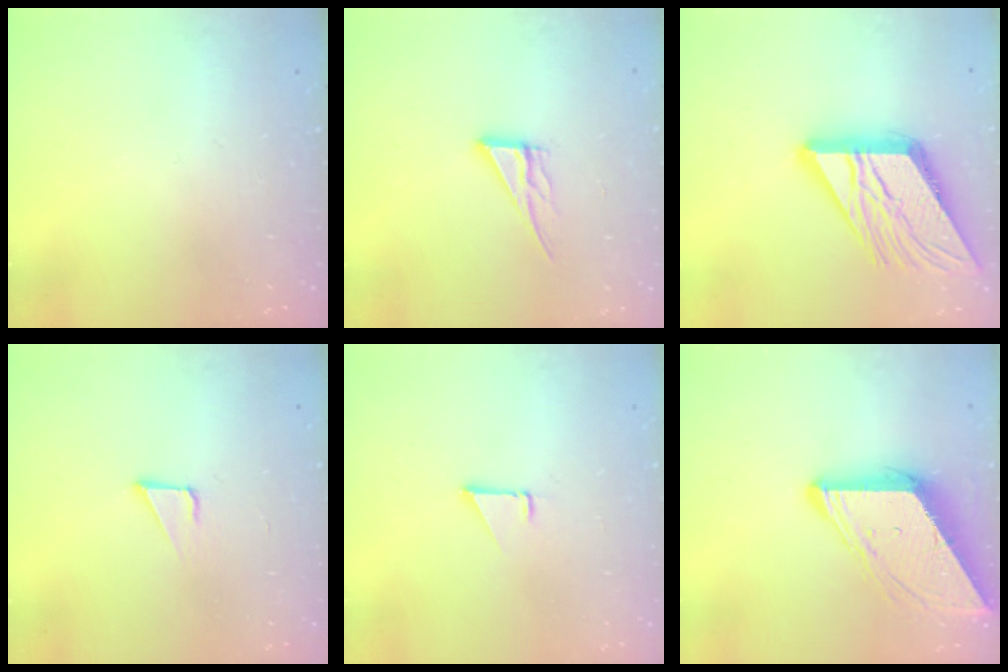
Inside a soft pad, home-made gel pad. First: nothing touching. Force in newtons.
{"total": 8.2, "press": 8.1, "slide": 0.7}
{"total": 20.0, "press": 19.8, "slide": 2.2}
{"total": 2.1, "press": 2.1, "slide": 0.1}
{"total": 1.4, "press": 1.3, "slide": 0.1}
{"total": 10.3, "press": 10.3, "slide": 0.9}